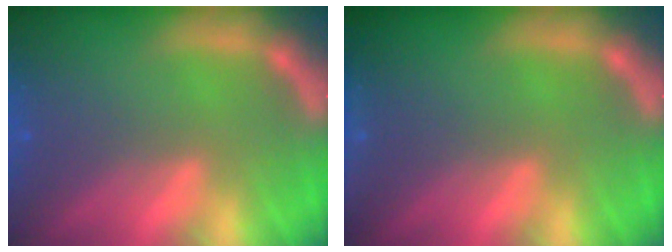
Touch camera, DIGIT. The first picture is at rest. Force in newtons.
{"total": 1.4}